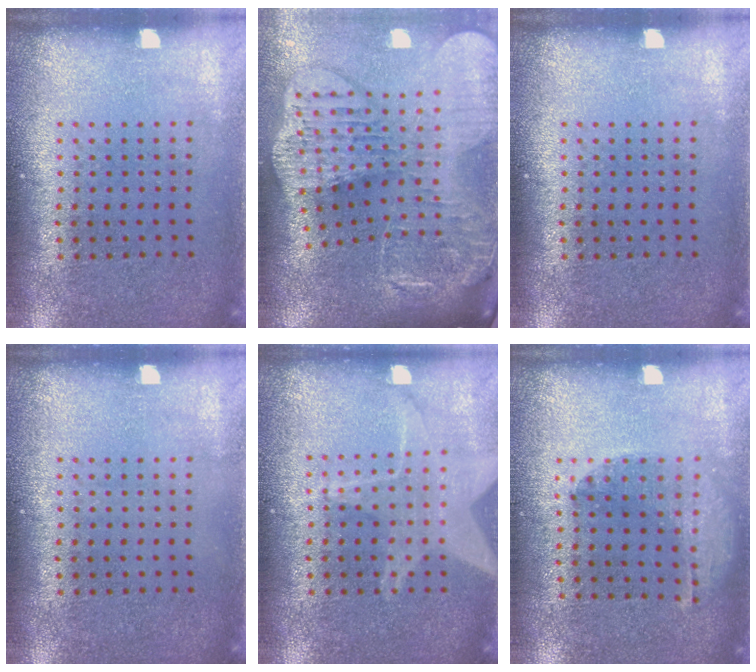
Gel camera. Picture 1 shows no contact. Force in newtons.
{"total": 4.0, "press": 3.1, "slide": 2.6}
{"total": 0.0}
{"total": 0.0}
{"total": 2.7, "press": 2.7, "slide": 0.4}
{"total": 1.1, "press": 1.1, "slide": 0.1}